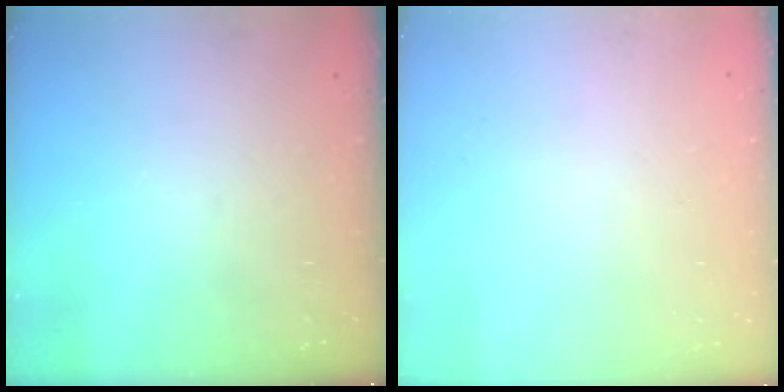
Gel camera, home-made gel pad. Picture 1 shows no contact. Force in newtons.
{"total": 1.9, "press": 1.9, "slide": 0.2}